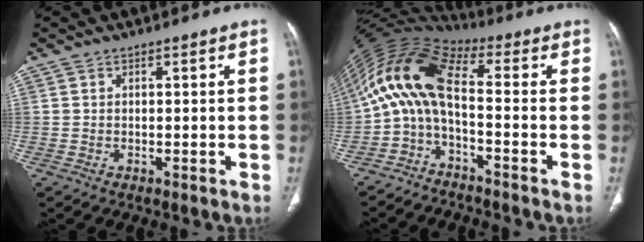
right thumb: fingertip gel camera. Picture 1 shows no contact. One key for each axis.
{"total": 12.4, "fx": -2.3, "fy": 5.0, "fz": 11.2, "tx": -0.220, "ty": 0.072, "tz": -0.058}